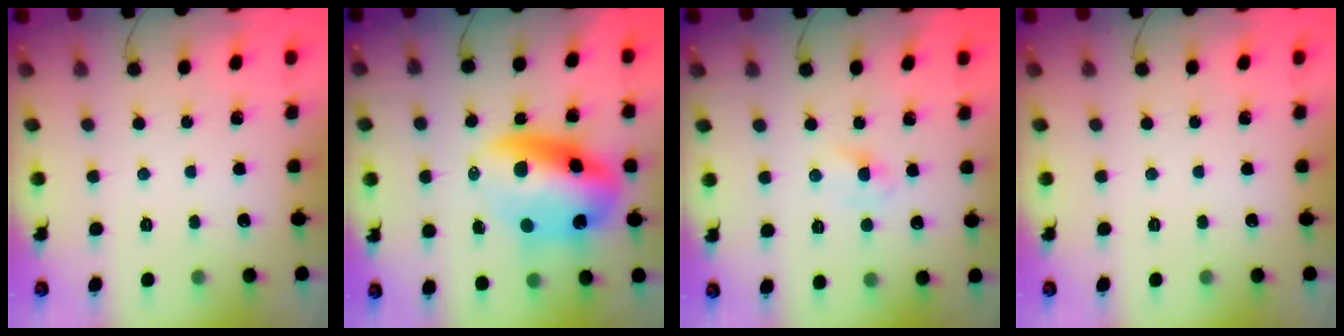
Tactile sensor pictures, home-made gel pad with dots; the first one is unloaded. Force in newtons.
{"total": 15.1, "press": 14.6, "slide": 3.9}
{"total": 2.2, "press": 2.0, "slide": 0.9}
{"total": 0.0}